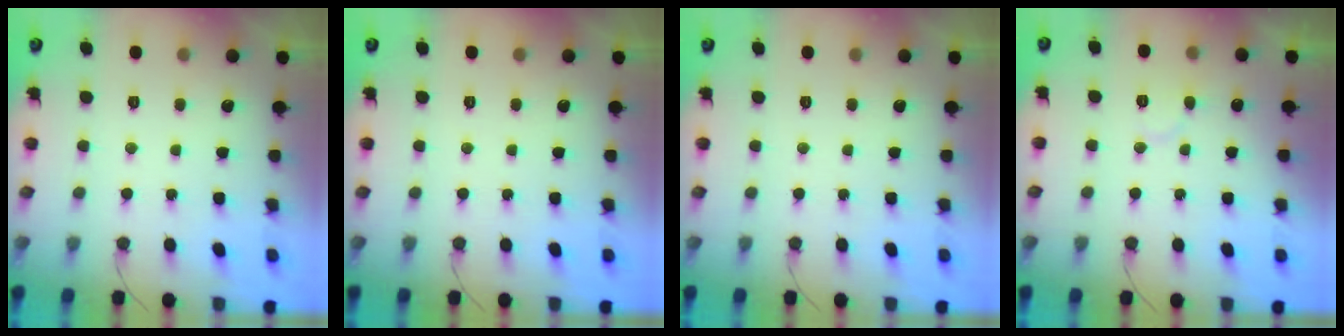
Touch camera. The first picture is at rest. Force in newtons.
{"total": 0.0}
{"total": 0.0}
{"total": 6.7, "press": 6.7, "slide": 0.7}